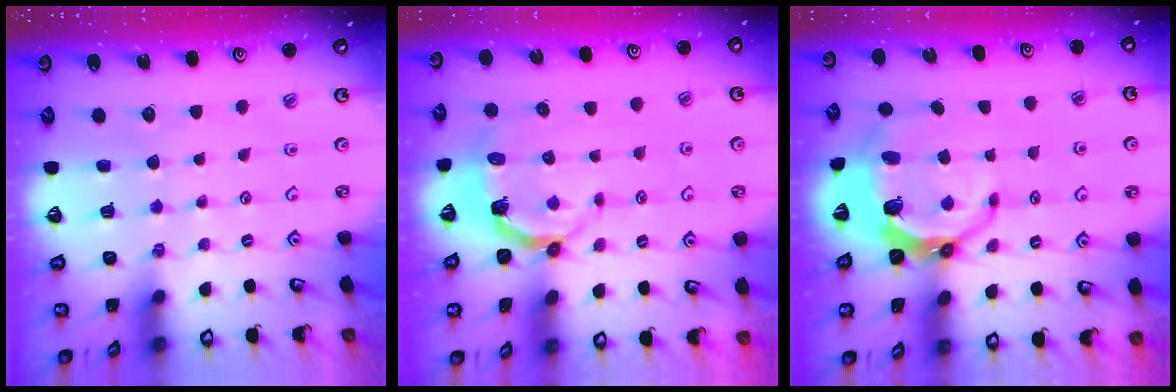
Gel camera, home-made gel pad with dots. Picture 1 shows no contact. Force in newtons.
{"total": 4.3, "press": 2.8, "slide": 3.2}
{"total": 7.6, "press": 6.2, "slide": 4.3}